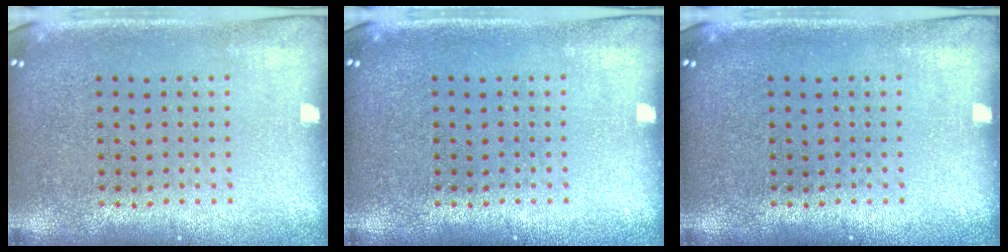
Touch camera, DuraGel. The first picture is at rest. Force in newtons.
{"total": 0.0}
{"total": 0.0}